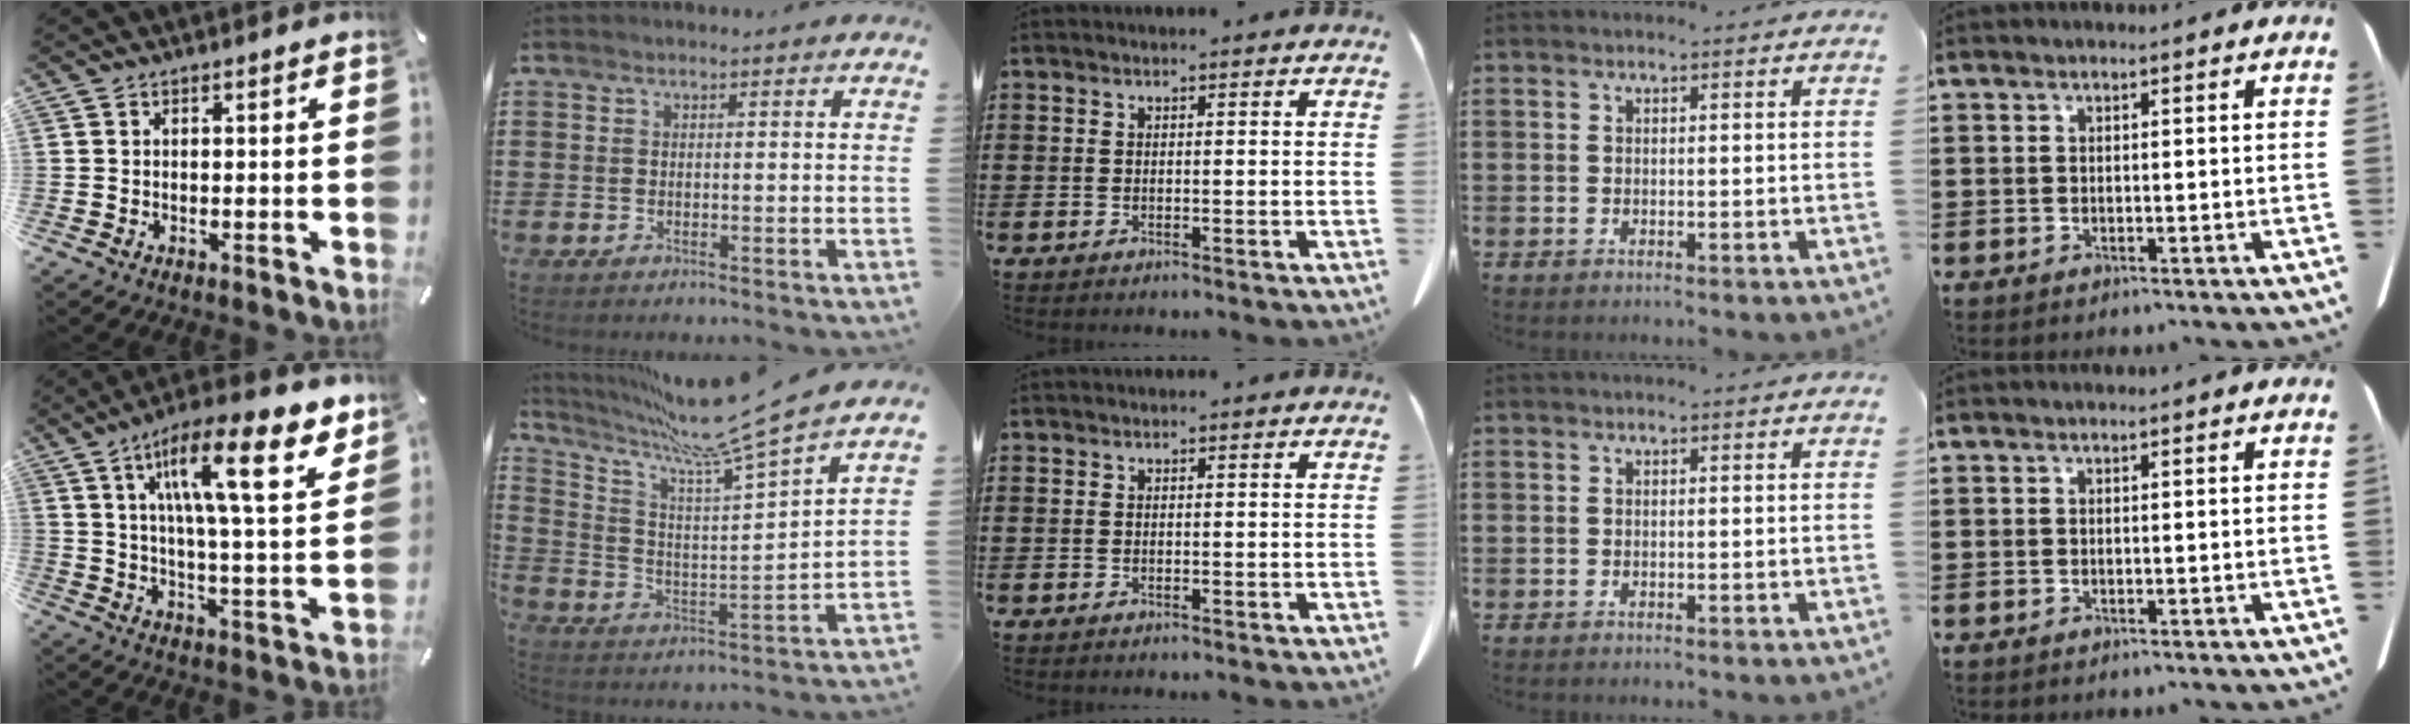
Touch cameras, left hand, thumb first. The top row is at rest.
{"thumb": {"total": 19.8, "force": [10.2, 5.3, 16.2], "torque": [-0.259, -0.042, 0.153]}, "index": {"total": 11.5, "force": [9.6, -1.1, 6.3], "torque": [-0.149, -0.070, 0.151]}}